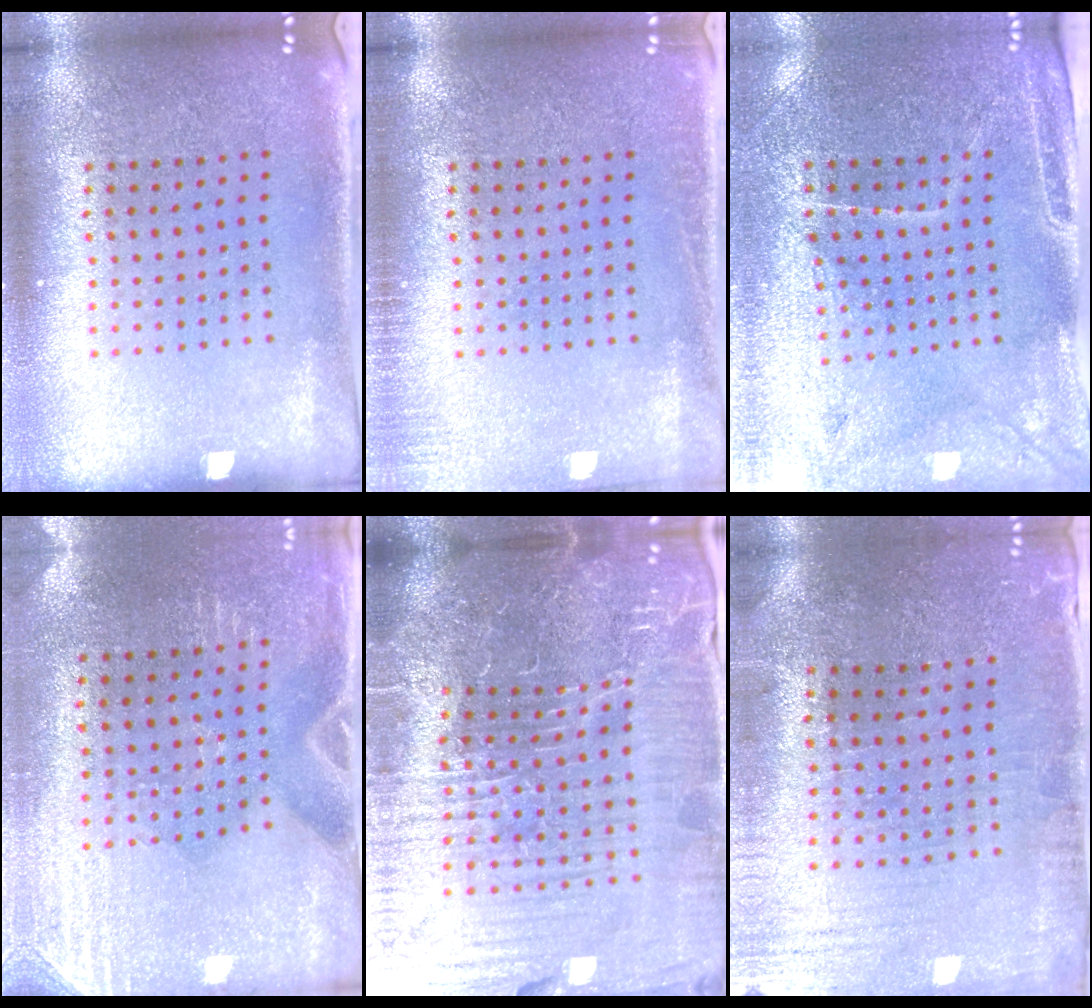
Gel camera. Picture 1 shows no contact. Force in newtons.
{"total": 1.3, "press": 1.3, "slide": 0.3}
{"total": 3.3, "press": 3.1, "slide": 1.1}
{"total": 2.9, "press": 2.6, "slide": 1.2}
{"total": 7.3, "press": 6.6, "slide": 3.3}
{"total": 0.5, "press": 0.3, "slide": 0.4}